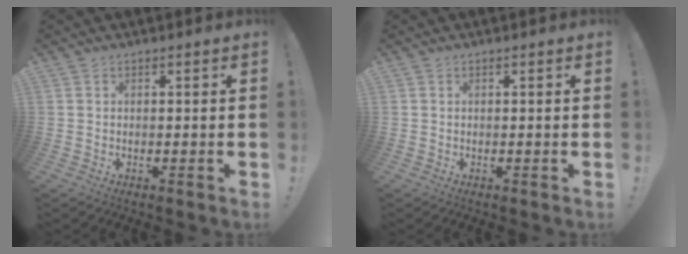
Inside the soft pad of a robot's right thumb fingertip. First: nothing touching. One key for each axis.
{"total": 0.0}